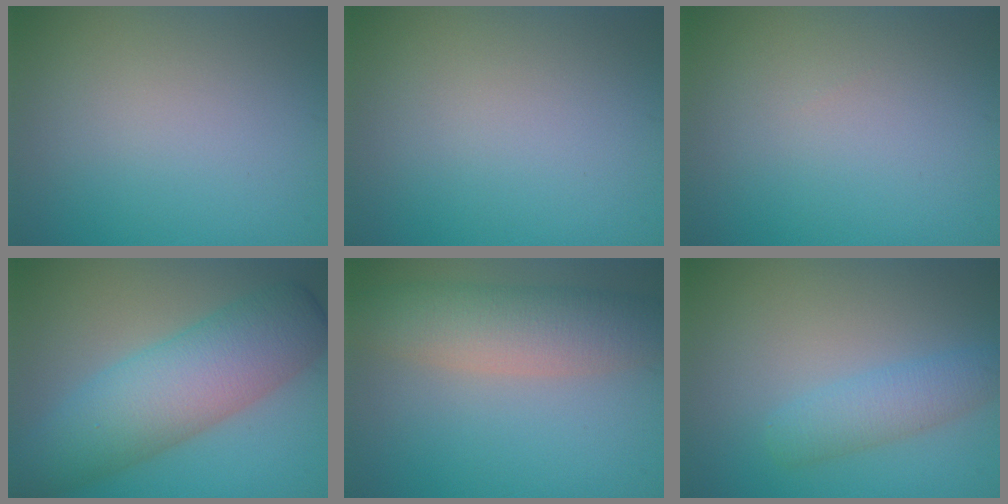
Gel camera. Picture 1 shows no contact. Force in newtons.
{"total": 0.0}
{"total": 0.0}
{"total": 9.2, "press": 9.2, "slide": 0.1}
{"total": 6.0, "press": 6.0, "slide": 0.4}
{"total": 3.0, "press": 3.0, "slide": 0.1}